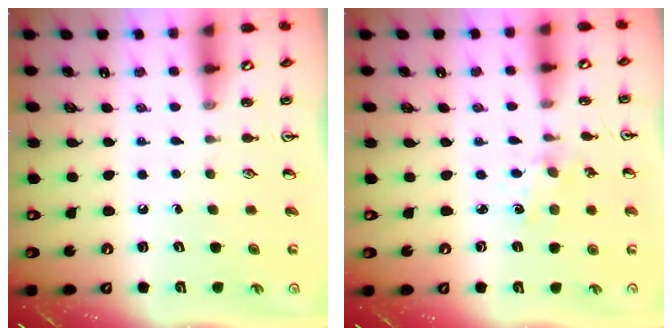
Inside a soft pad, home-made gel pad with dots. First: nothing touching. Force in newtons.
{"total": 1.3, "press": 1.3, "slide": 0.2}